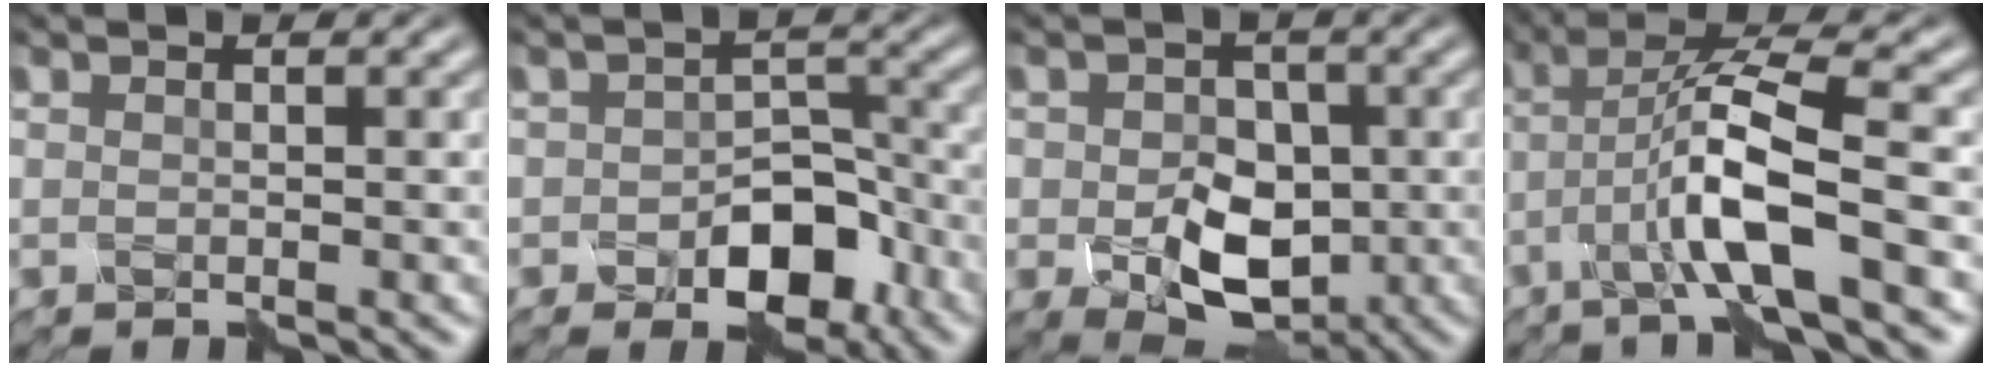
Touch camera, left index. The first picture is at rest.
{"total": 5.4, "force": [-2.4, 3.5, 3.3], "torque": [-0.043, -0.009, -0.037]}
{"total": 6.3, "force": [-1.7, 4.4, 4.2], "torque": [-0.068, -0.014, -0.026]}
{"total": 6.4, "force": [-2.6, 0.9, 5.8], "torque": [-0.108, 0.017, -0.059]}